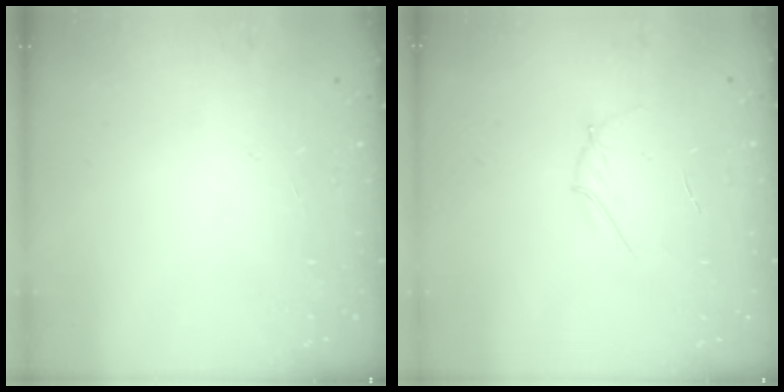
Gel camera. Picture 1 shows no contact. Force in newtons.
{"total": 3.6, "press": 3.5, "slide": 0.9}